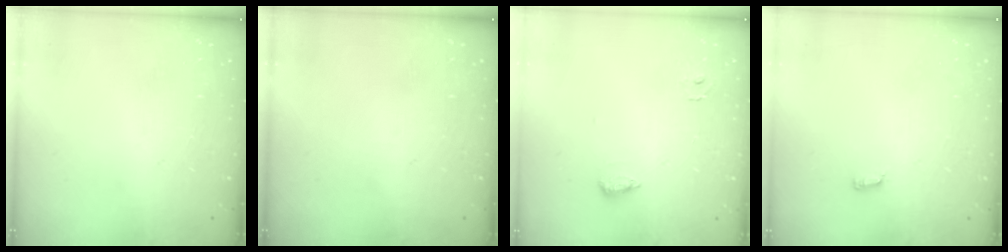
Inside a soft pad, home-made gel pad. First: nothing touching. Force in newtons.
{"total": 0.0}
{"total": 6.2, "press": 6.0, "slide": 1.2}
{"total": 6.4, "press": 3.8, "slide": 5.1}